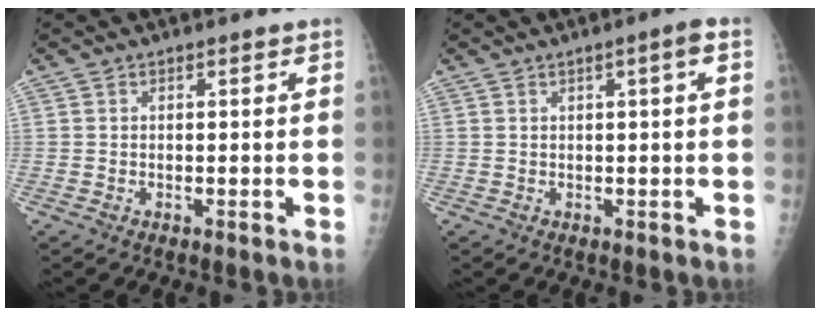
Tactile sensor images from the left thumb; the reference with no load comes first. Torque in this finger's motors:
{"motor_torque": [-0.18, 0.03, 0.01, -0.03, 0.09]}